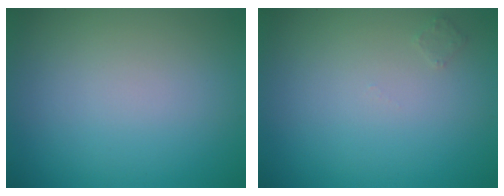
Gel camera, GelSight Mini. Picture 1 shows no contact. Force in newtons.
{"total": 0.7, "press": 0.7, "slide": 0.0}